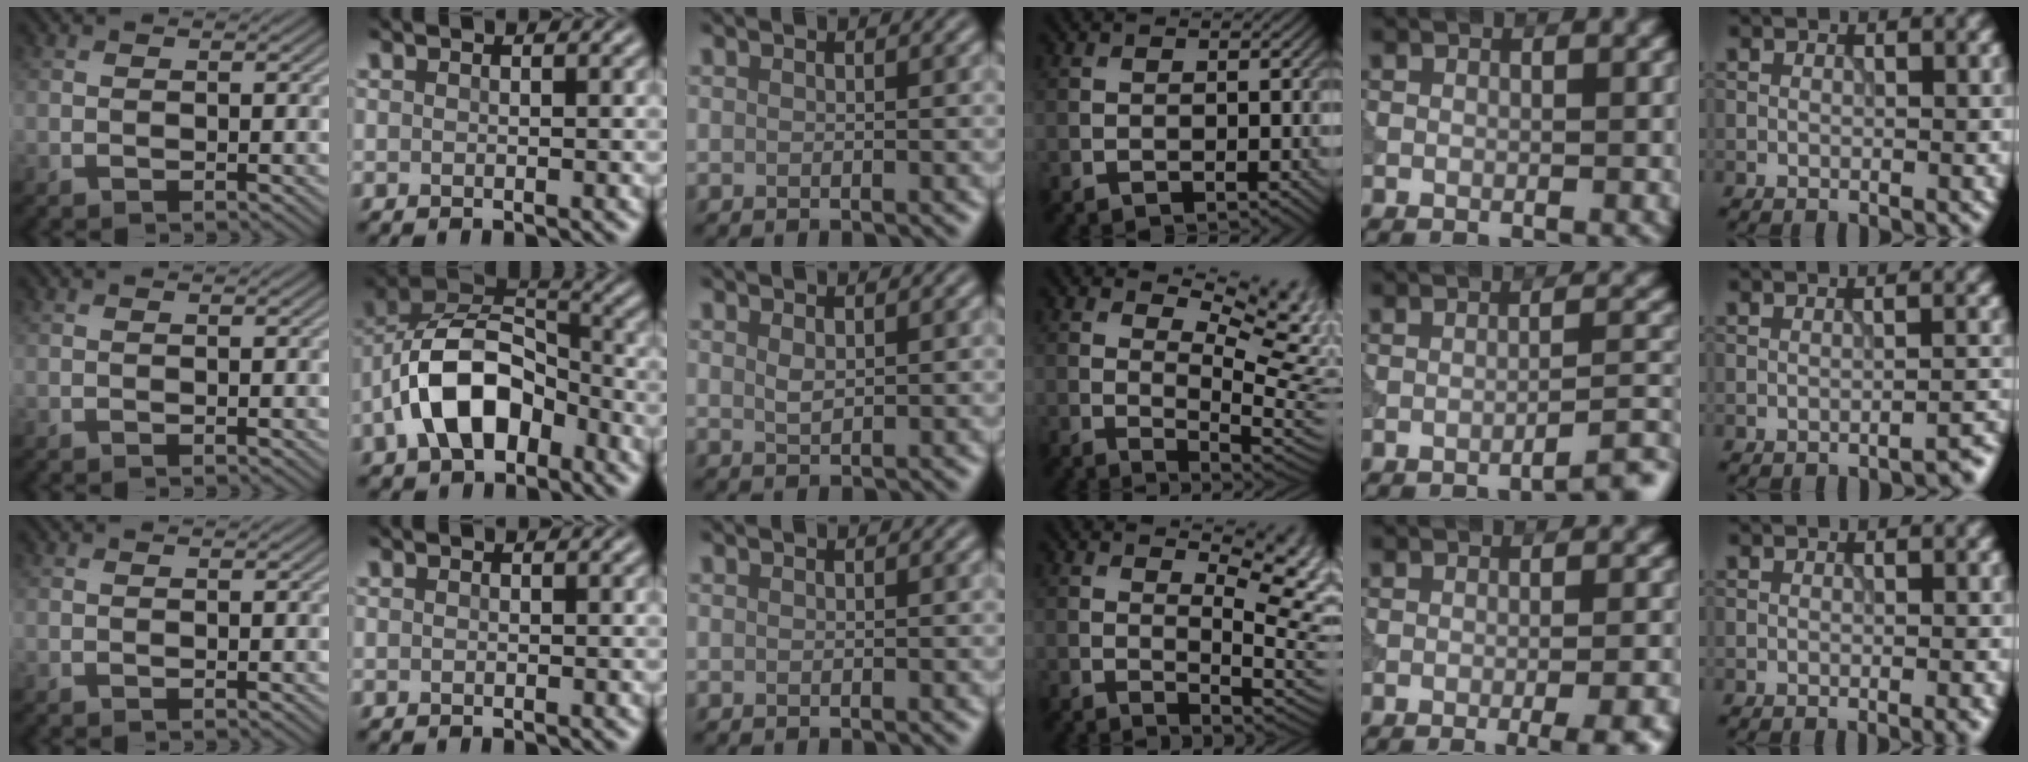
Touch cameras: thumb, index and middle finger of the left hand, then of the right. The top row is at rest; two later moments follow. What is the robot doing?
{"motion": "dispense", "object": "syringe"}